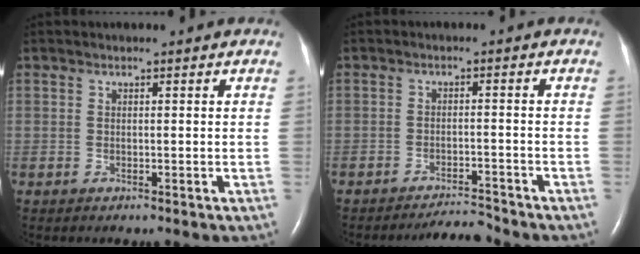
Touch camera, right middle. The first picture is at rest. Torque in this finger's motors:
{"motor_torque": [0.01, -0.02, -0.01, 0.00]}